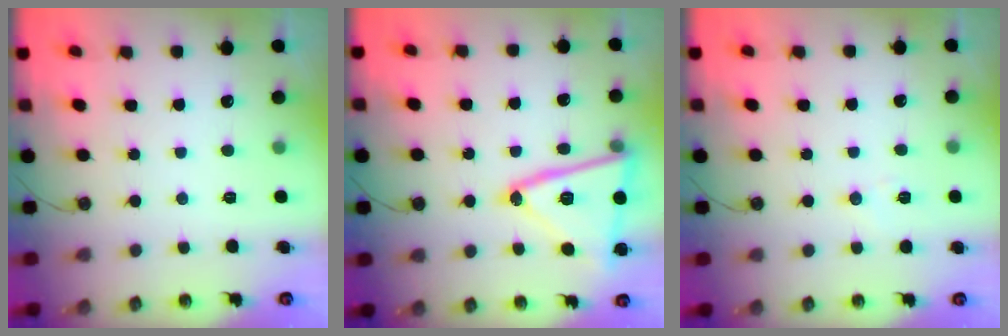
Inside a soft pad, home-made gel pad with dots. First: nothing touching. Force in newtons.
{"total": 19.8, "press": 19.7, "slide": 2.3}
{"total": 6.1, "press": 5.9, "slide": 1.2}